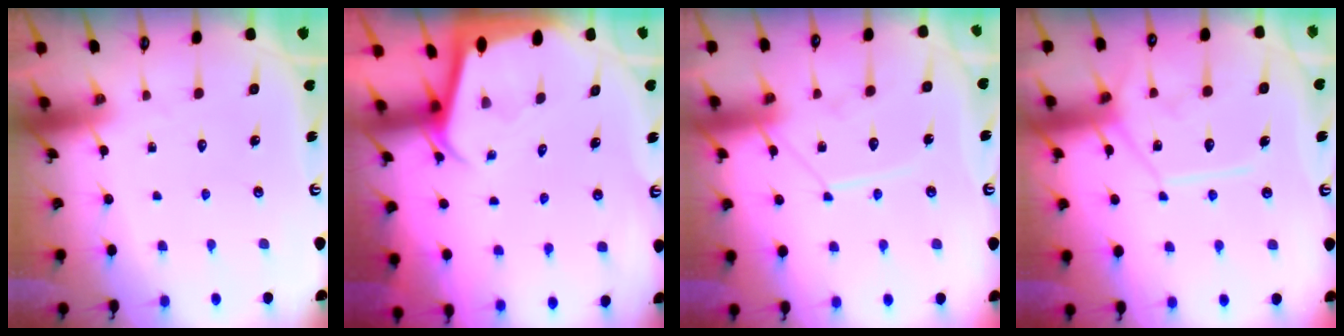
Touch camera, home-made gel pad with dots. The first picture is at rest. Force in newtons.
{"total": 2.1, "press": 2.1, "slide": 0.2}
{"total": 11.6, "press": 11.5, "slide": 1.0}
{"total": 12.0, "press": 12.0, "slide": 0.9}